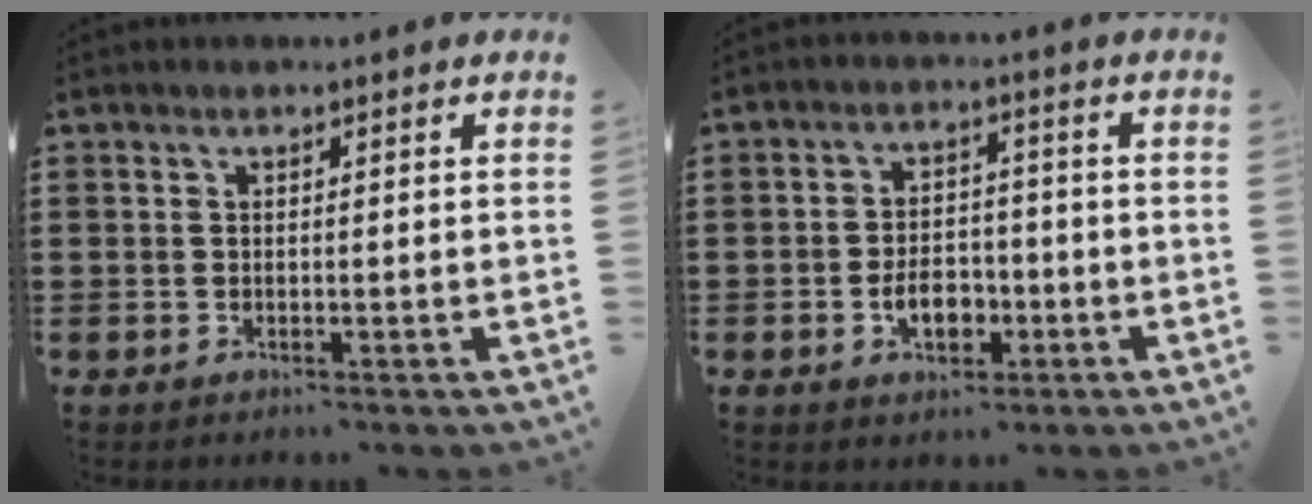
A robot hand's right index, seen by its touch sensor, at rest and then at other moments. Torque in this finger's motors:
{"motor_torque": [1.07, 1.06, 0.36, 0.07]}